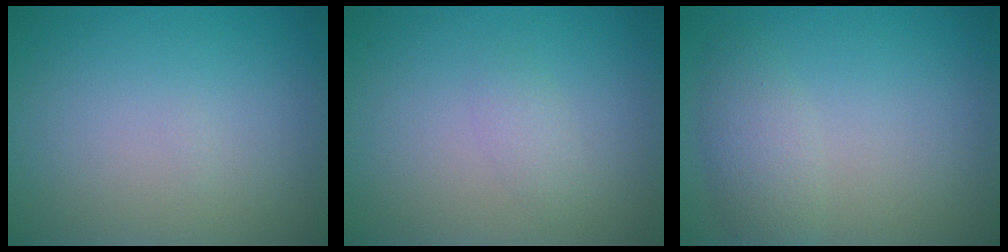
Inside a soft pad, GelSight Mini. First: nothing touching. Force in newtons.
{"total": 1.1, "press": 1.1, "slide": 0.0}
{"total": 2.4, "press": 2.4, "slide": 0.1}